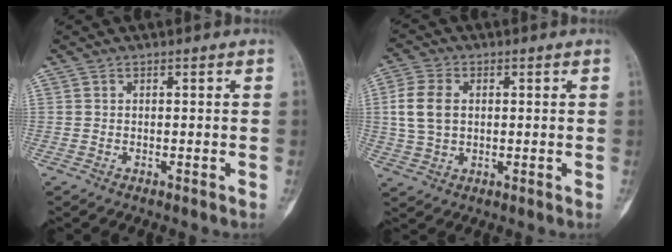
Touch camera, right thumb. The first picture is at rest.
{"total": 7.5, "force": [1.0, 5.2, 5.3], "torque": [-0.108, 0.007, 0.021]}